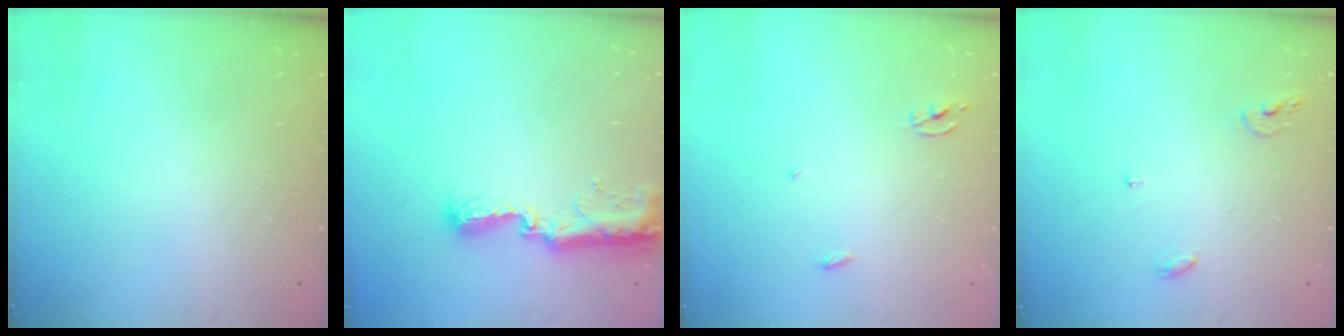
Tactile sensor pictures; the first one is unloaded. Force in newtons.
{"total": 9.4, "press": 9.4, "slide": 0.8}
{"total": 2.3, "press": 2.3, "slide": 0.2}
{"total": 5.4, "press": 5.4, "slide": 0.2}